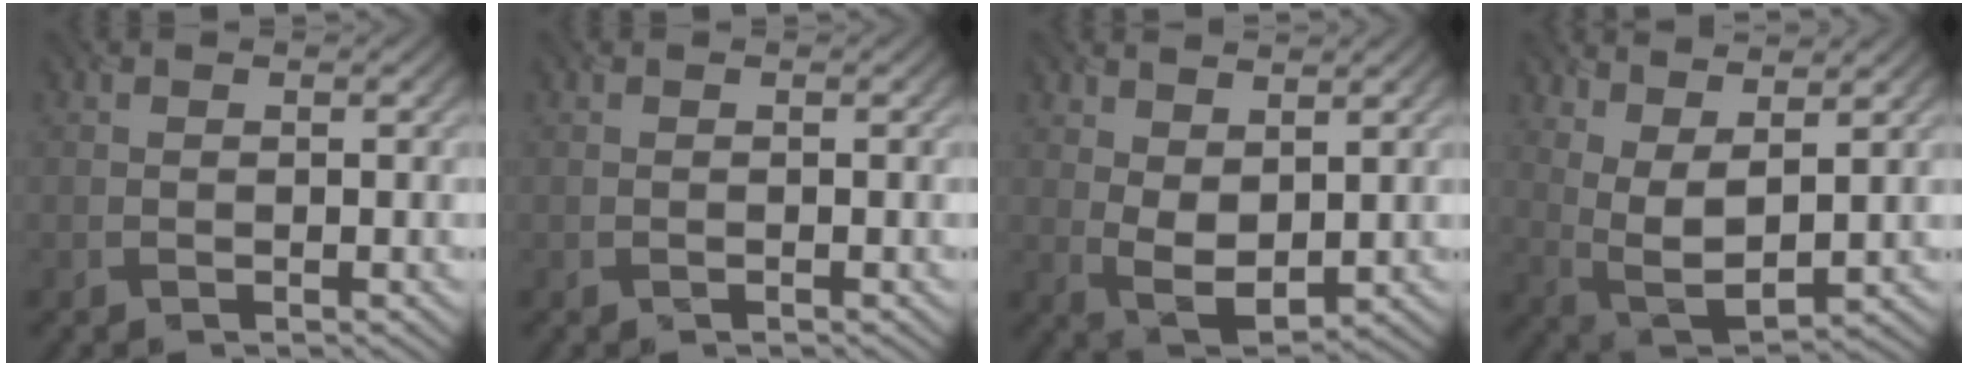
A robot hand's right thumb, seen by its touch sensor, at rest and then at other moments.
{"total": 0.0}
{"total": 5.3, "force": [2.0, 2.9, 4.0], "torque": [-0.092, -0.005, 0.045]}
{"total": 7.1, "force": [3.8, 2.6, 5.5], "torque": [-0.133, -0.002, 0.078]}